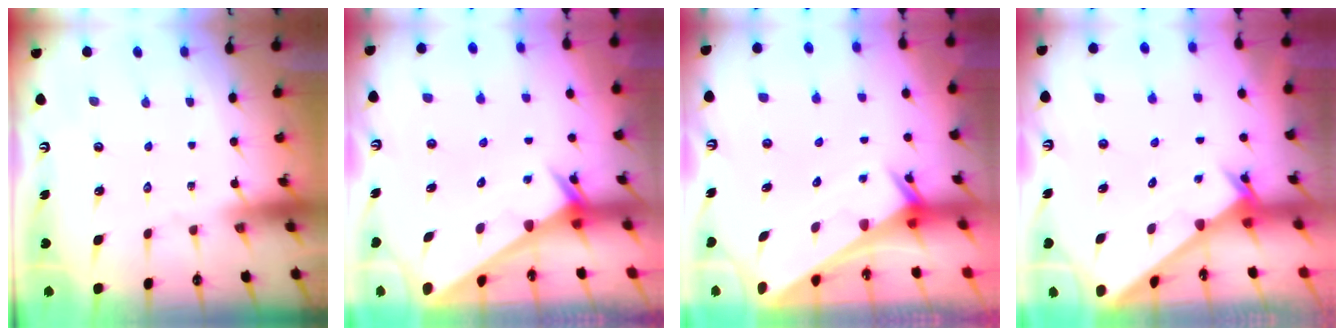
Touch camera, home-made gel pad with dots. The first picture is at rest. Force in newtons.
{"total": 2.4, "press": 2.4, "slide": 0.1}
{"total": 2.5, "press": 2.5, "slide": 0.1}
{"total": 2.2, "press": 2.2, "slide": 0.1}